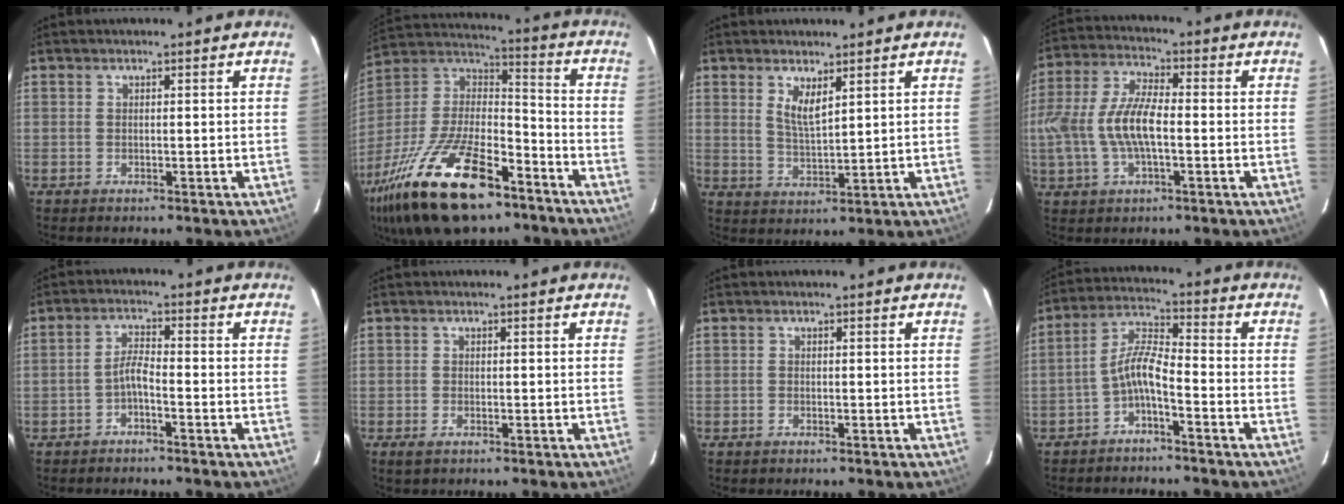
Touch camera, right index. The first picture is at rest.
{"total": 28.5, "force": [-17.6, 11.6, 19.3], "torque": [-0.391, -0.024, -0.295]}
{"total": 4.4, "force": [2.4, 1.2, 3.4], "torque": [-0.064, -0.009, 0.046]}
{"total": 12.1, "force": [-1.8, 4.9, 10.9], "torque": [-0.235, 0.007, -0.033]}
{"total": 2.7, "force": [-1.9, 0.3, 2.0], "torque": [-0.048, 0.010, -0.037]}
{"total": 1.6, "force": [-1.1, 0.7, 1.0], "torque": [-0.021, -0.005, -0.021]}
{"total": 0.6, "force": [-0.5, 0.3, 0.0], "torque": [-0.002, 0.002, -0.010]}
{"total": 5.8, "force": [-3.3, 1.1, 4.7], "torque": [-0.112, 0.018, -0.064]}